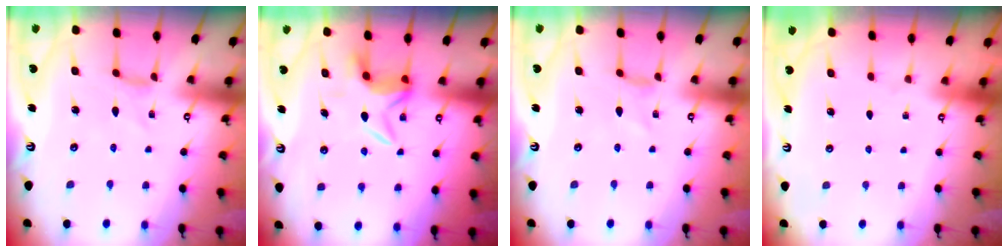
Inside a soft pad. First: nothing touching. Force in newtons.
{"total": 5.9, "press": 5.8, "slide": 1.2}
{"total": 0.0}
{"total": 0.0}